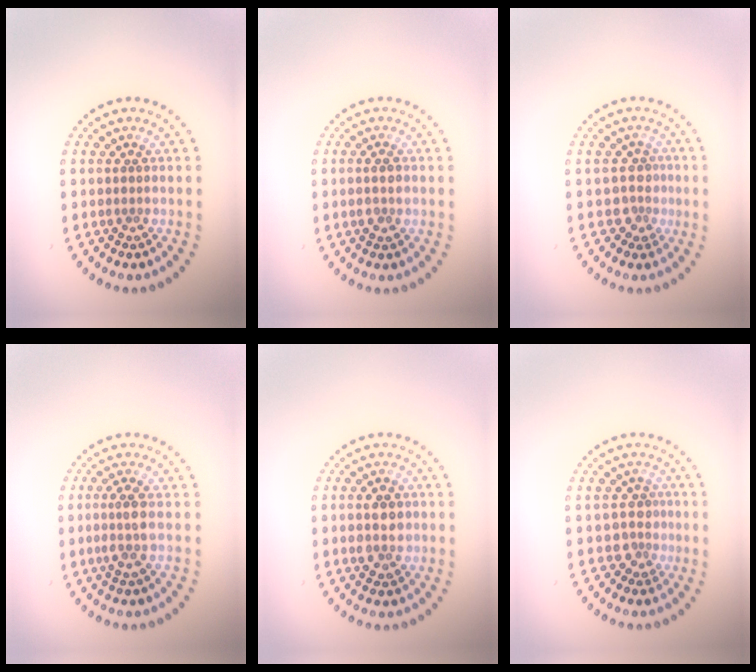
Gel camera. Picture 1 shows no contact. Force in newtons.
{"total": 1.5, "press": 1.5, "slide": 0.4}
{"total": 2.2, "press": 1.6, "slide": 1.5}
{"total": 2.1, "press": 1.8, "slide": 1.1}
{"total": 3.6, "press": 3.6, "slide": 0.1}
{"total": 2.2, "press": 1.6, "slide": 1.5}